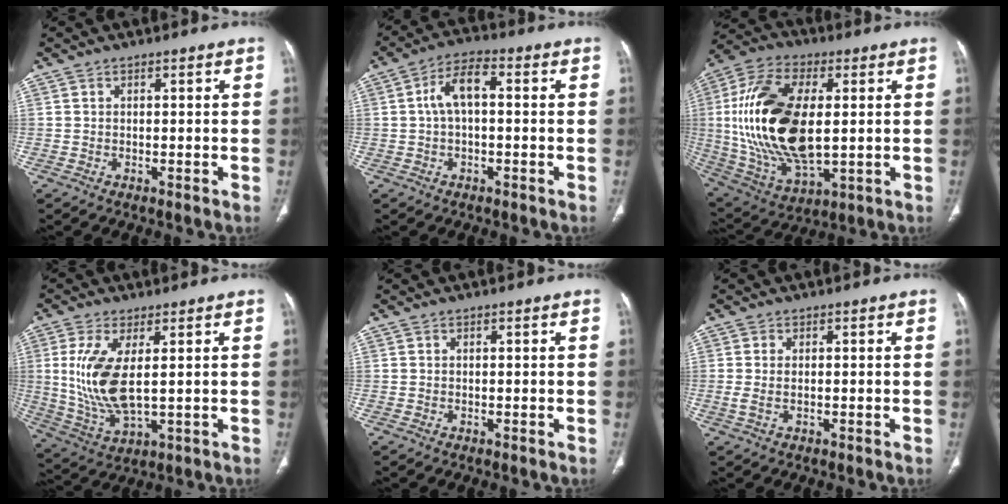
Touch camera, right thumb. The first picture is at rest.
{"total": 6.4, "force": [0.4, 3.1, 5.6], "torque": [-0.104, 0.024, -0.001]}
{"total": 24.5, "force": [1.9, 12.6, 20.9], "torque": [-0.421, -0.010, 0.041]}
{"total": 12.0, "force": [1.8, 4.8, 10.9], "torque": [-0.241, -0.019, 0.048]}
{"total": 0.0}
{"total": 2.0, "force": [0.0, 0.9, 1.8], "torque": [-0.056, 0.003, 0.002]}